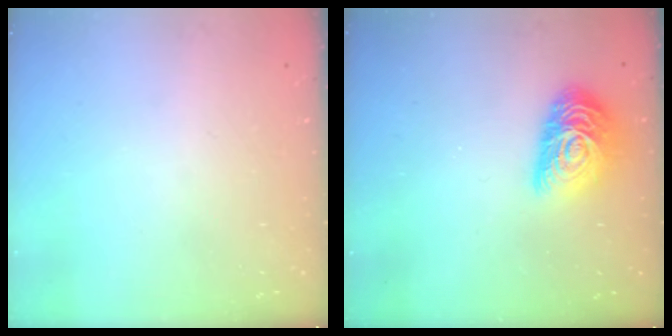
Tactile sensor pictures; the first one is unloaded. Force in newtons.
{"total": 14.2, "press": 14.2, "slide": 1.1}